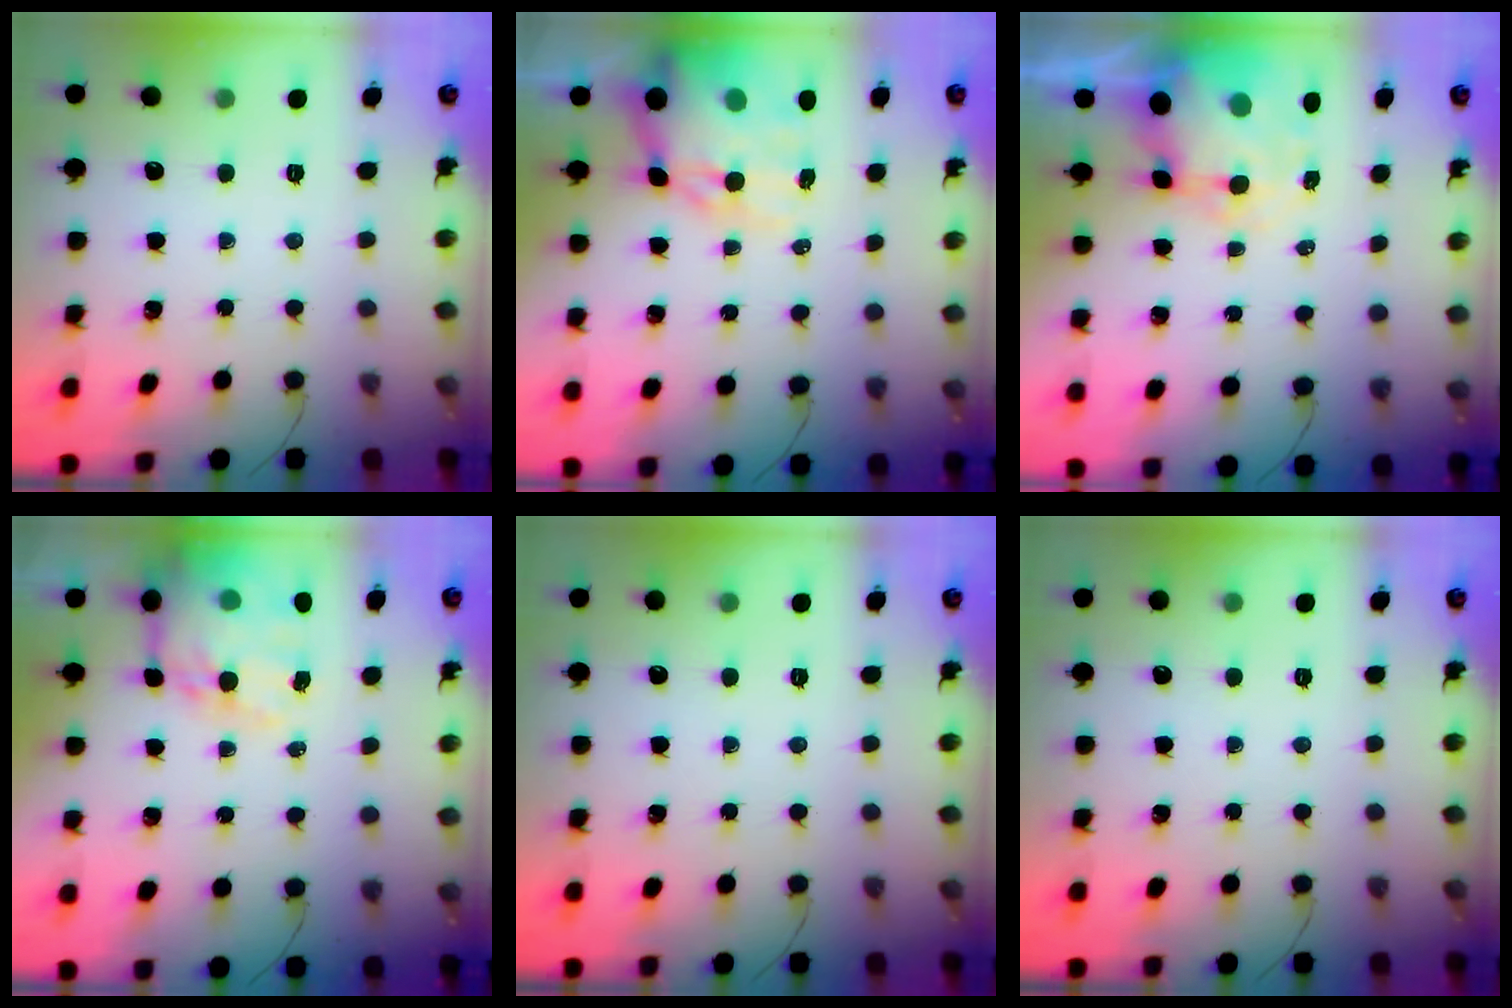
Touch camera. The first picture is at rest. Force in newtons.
{"total": 16.2, "press": 15.6, "slide": 4.2}
{"total": 8.9, "press": 8.6, "slide": 2.3}
{"total": 18.0, "press": 17.5, "slide": 4.0}
{"total": 0.0}
{"total": 0.0}